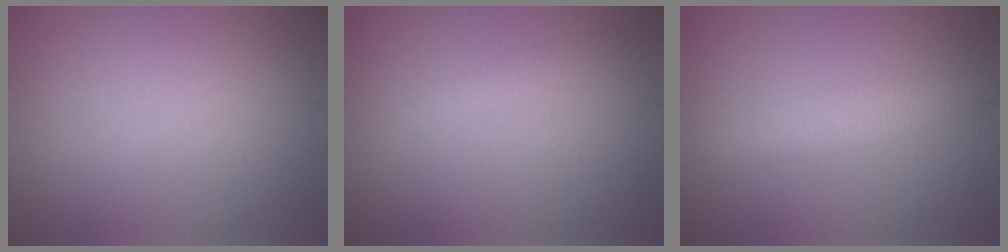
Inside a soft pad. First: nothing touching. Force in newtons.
{"total": 1.3, "press": 1.3, "slide": 0.0}
{"total": 2.7, "press": 2.7, "slide": 0.0}